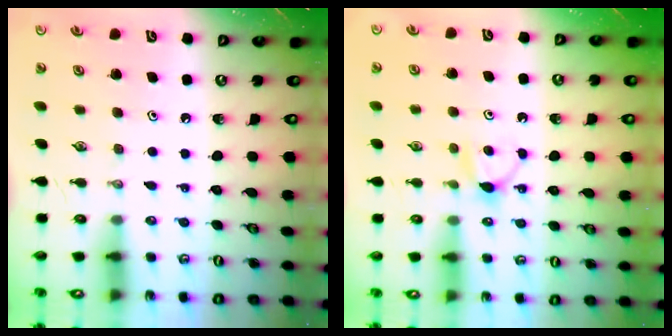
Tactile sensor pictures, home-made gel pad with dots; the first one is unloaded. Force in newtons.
{"total": 4.1, "press": 4.0, "slide": 0.6}